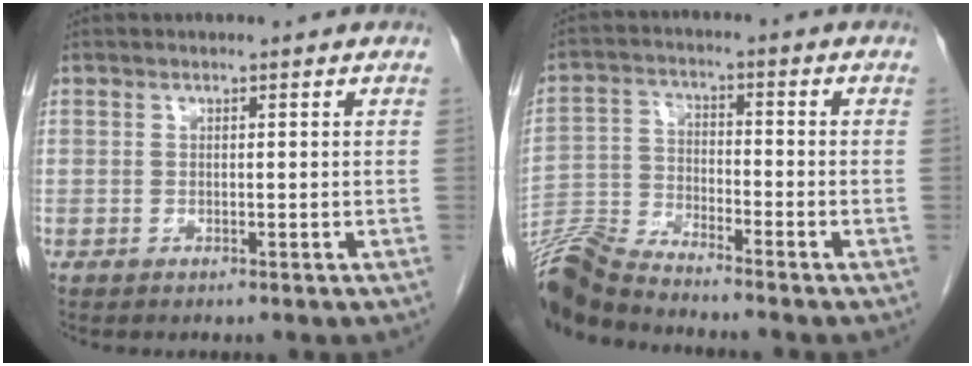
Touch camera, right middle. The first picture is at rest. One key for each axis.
{"total": 8.6, "fx": -8.4, "fy": -0.5, "fz": 1.8, "tx": -0.043, "ty": -0.012, "tz": -0.167}